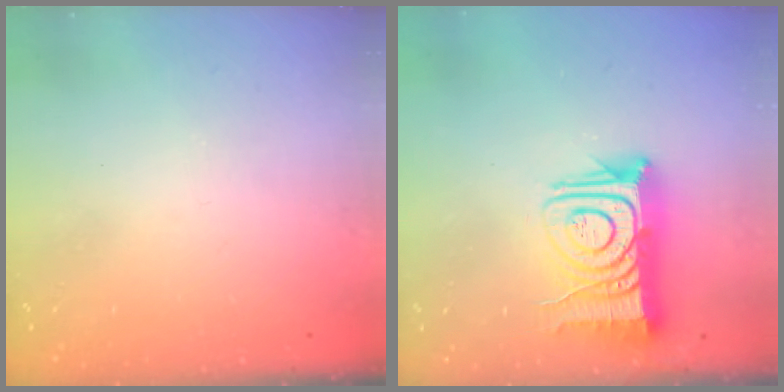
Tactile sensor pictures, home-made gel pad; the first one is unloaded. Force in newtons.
{"total": 15.9, "press": 15.8, "slide": 1.6}